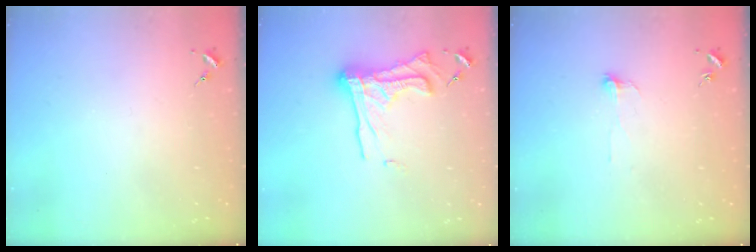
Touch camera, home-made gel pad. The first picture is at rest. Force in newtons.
{"total": 16.1, "press": 16.1, "slide": 1.4}
{"total": 3.6, "press": 3.6, "slide": 0.3}